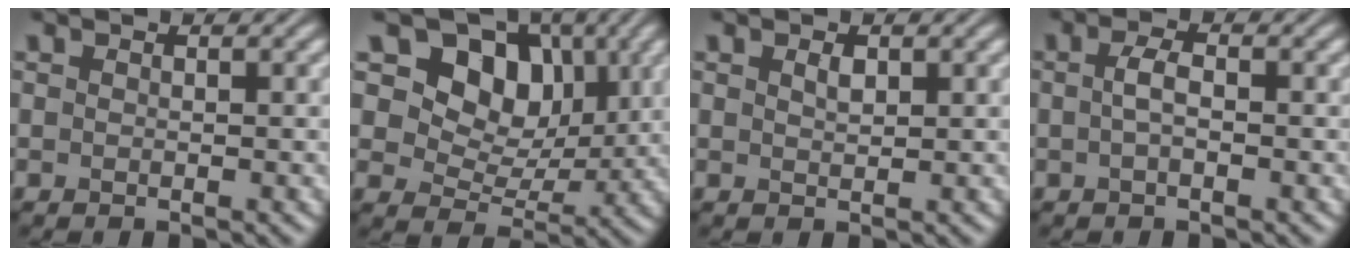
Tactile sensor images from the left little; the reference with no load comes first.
{"total": 9.8, "force": [4.0, 7.2, 5.4], "torque": [-0.092, 0.003, 0.070]}
{"total": 1.0, "force": [0.6, 0.4, 0.7], "torque": [-0.016, 0.000, 0.012]}
{"total": 1.7, "force": [-0.1, 0.6, 1.6], "torque": [-0.035, 0.004, -0.006]}